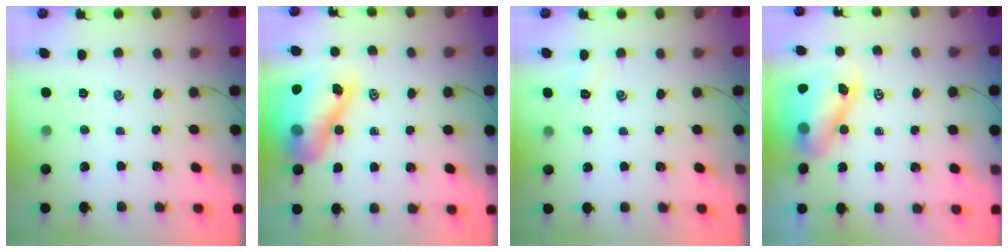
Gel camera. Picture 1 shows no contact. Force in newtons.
{"total": 16.2, "press": 15.6, "slide": 4.4}
{"total": 2.7, "press": 2.6, "slide": 0.7}
{"total": 8.6, "press": 8.3, "slide": 2.3}